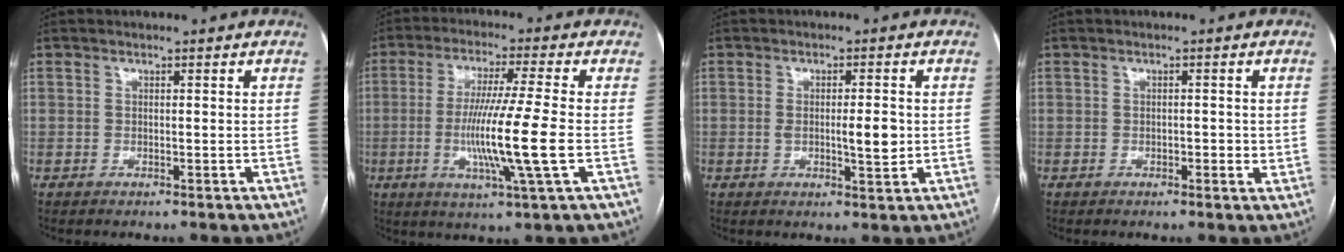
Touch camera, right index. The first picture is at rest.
{"total": 12.3, "force": [-2.2, -1.2, 12.0], "torque": [-0.235, -0.019, -0.044]}
{"total": 4.5, "force": [-0.1, 0.9, 4.4], "torque": [-0.070, 0.000, 0.002]}
{"total": 2.0, "force": [-0.3, 0.8, 1.8], "torque": [-0.028, 0.001, -0.003]}